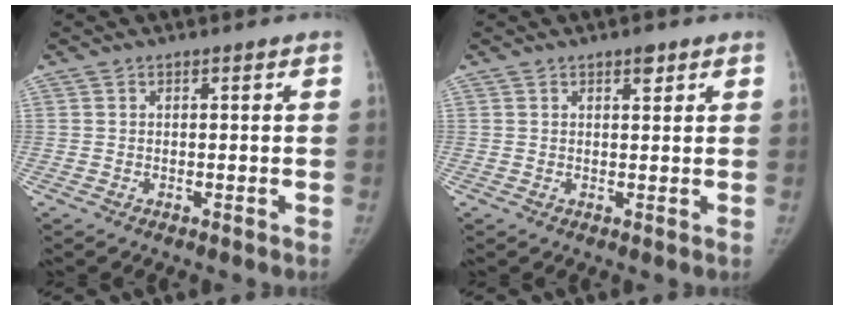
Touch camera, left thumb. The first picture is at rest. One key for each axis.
{"total": 2.0, "fx": 1.3, "fy": 0.8, "fz": 1.3, "tx": -0.012, "ty": -0.006, "tz": 0.019}